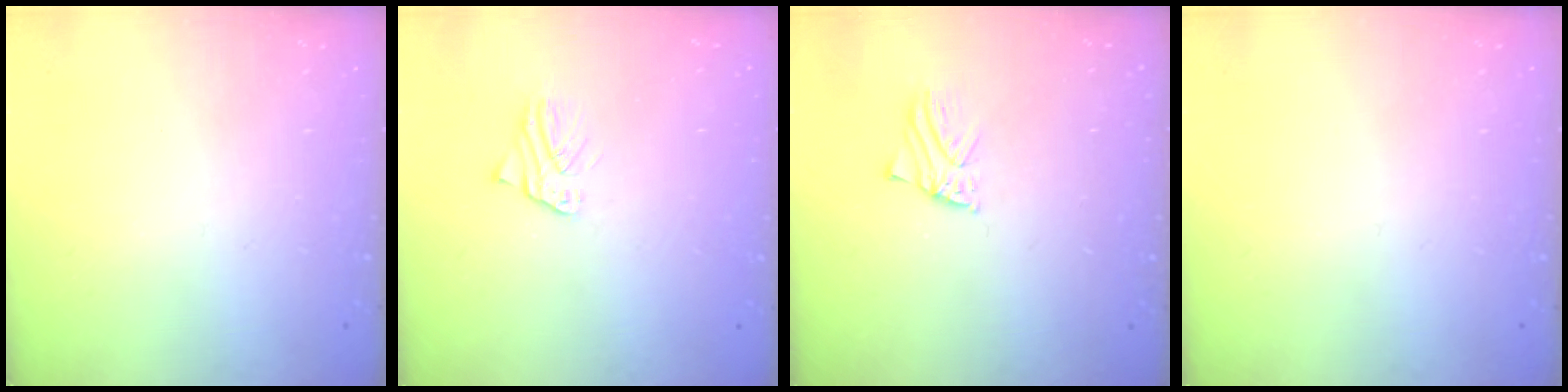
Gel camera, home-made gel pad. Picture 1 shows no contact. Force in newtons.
{"total": 2.5, "press": 2.4, "slide": 0.3}
{"total": 0.9, "press": 0.9, "slide": 0.1}
{"total": 0.0}